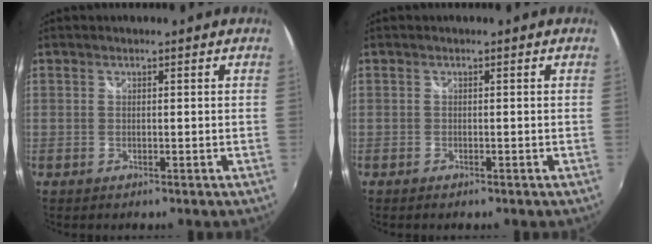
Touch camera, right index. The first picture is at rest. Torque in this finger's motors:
{"motor_torque": [-0.16, -0.09, -0.01, 0.01]}